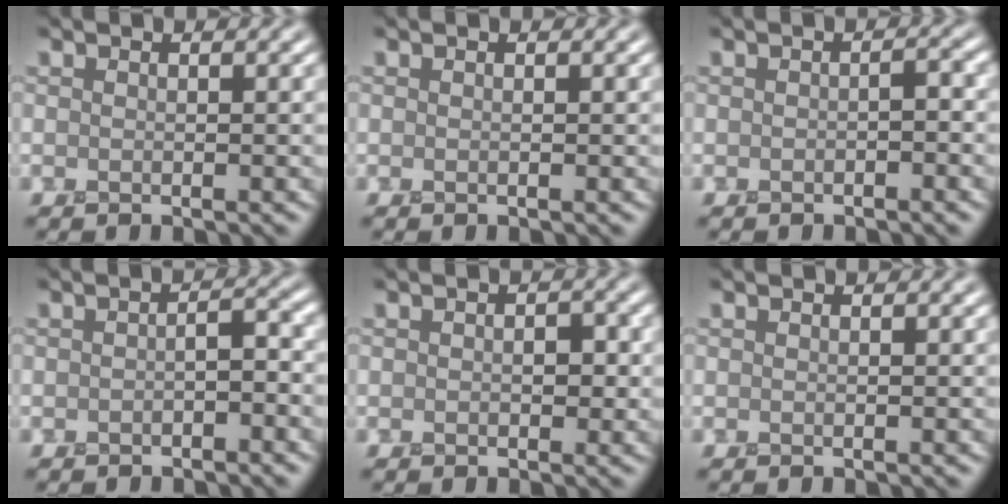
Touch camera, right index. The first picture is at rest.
{"total": 0.0}
{"total": 1.1, "force": [-0.5, 0.2, 0.9], "torque": [-0.018, 0.005, -0.010]}
{"total": 1.6, "force": [-0.8, 0.5, 1.3], "torque": [-0.027, 0.006, -0.016]}
{"total": 1.7, "force": [0.0, 1.2, 1.2], "torque": [-0.019, 0.002, 0.000]}
{"total": 0.0}